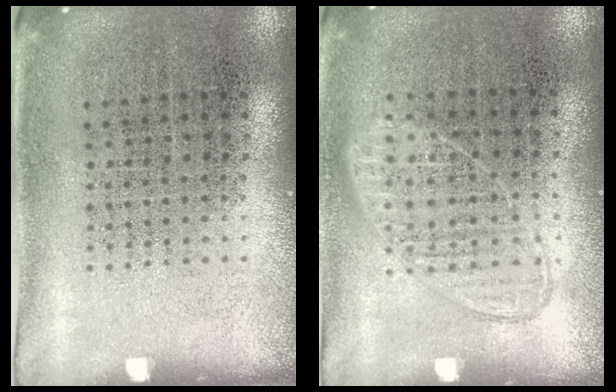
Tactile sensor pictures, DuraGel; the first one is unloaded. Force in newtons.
{"total": 1.0, "press": 0.9, "slide": 0.3}